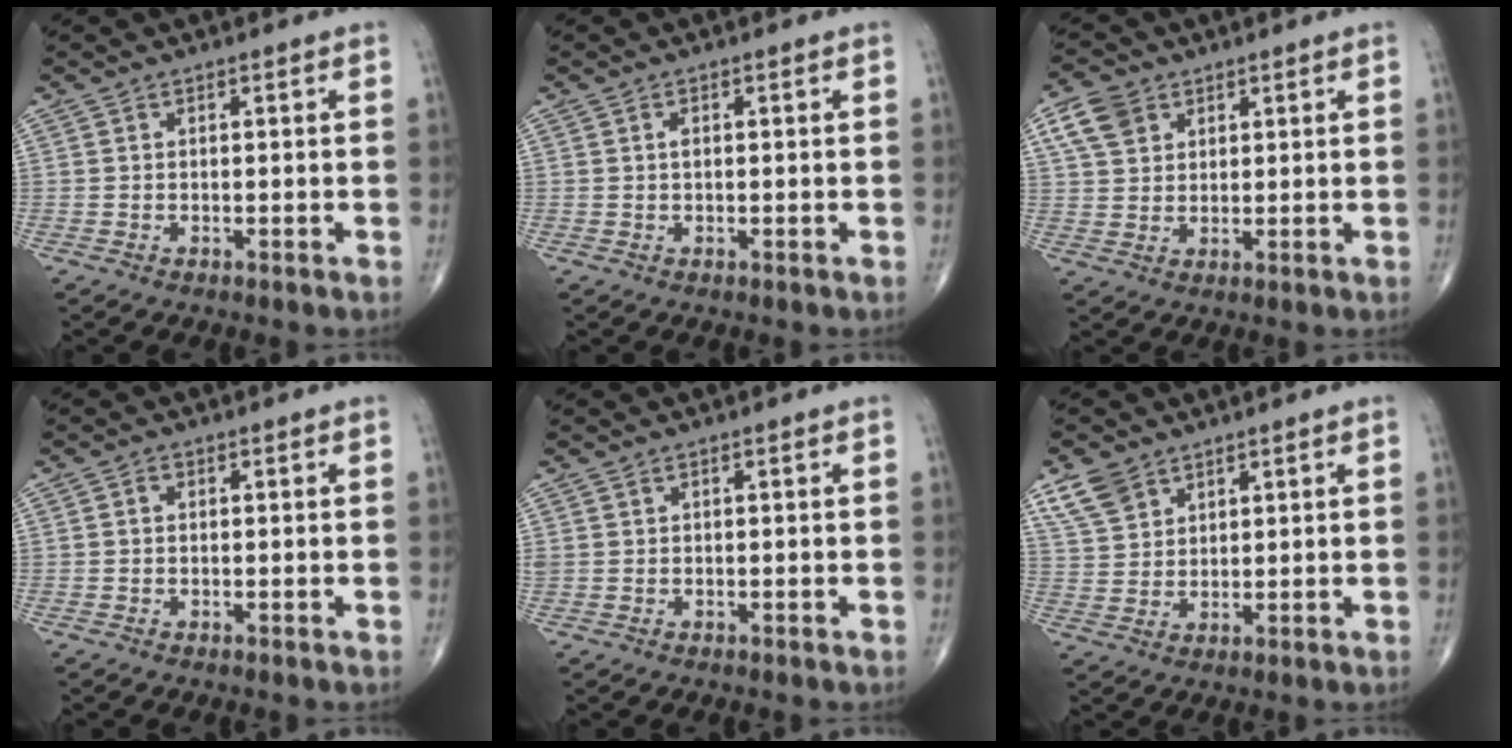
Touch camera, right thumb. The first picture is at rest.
{"total": 0.8, "force": [0.0, 0.5, 0.7], "torque": [-0.012, -0.001, -0.001]}
{"total": 6.4, "force": [3.1, 4.7, 3.1], "torque": [-0.043, -0.003, 0.059]}
{"total": 0.8, "force": [0.0, 0.6, 0.5], "torque": [-0.006, 0.001, -0.003]}
{"total": 0.6, "force": [0.4, 0.4, 0.2], "torque": [-0.001, 0.002, 0.007]}
{"total": 6.3, "force": [4.2, 4.0, 2.6], "torque": [-0.040, -0.014, 0.090]}